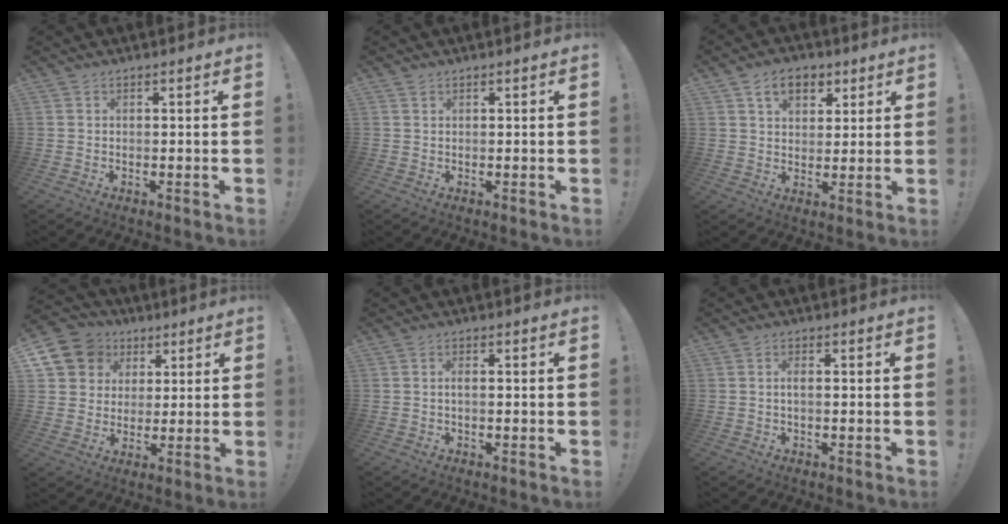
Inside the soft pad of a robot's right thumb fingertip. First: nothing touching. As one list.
[{"total": 0.5, "force": [0.5, 0.2, 0.1], "torque": [0.005, -0.004, 0.008]}, {"total": 9.0, "force": [4.5, 6.3, 4.7], "torque": [-0.067, -0.007, 0.084]}, {"total": 12.0, "force": [4.8, 10.3, 3.9], "torque": [-0.054, -0.024, 0.099]}, {"total": 1.5, "force": [-0.3, 0.3, 1.4], "torque": [-0.029, 0.005, -0.006]}, {"total": 1.9, "force": [-0.2, 0.6, 1.8], "torque": [-0.028, 0.003, -0.005]}]